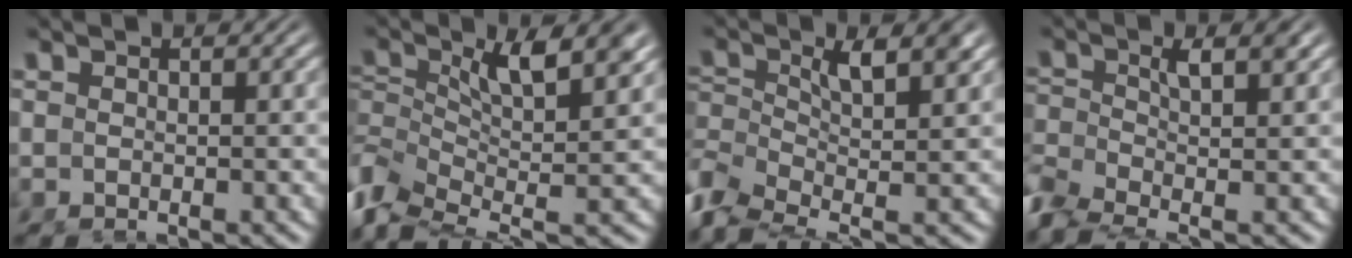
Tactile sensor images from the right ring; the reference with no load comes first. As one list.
[{"total": 5.8, "force": [-1.6, 3.3, 4.5], "torque": [-0.123, -0.046, -0.009]}, {"total": 4.4, "force": [-1.8, 2.4, 3.3], "torque": [-0.092, -0.039, -0.015]}, {"total": 3.6, "force": [-1.8, 1.9, 2.5], "torque": [-0.062, -0.024, -0.025]}]